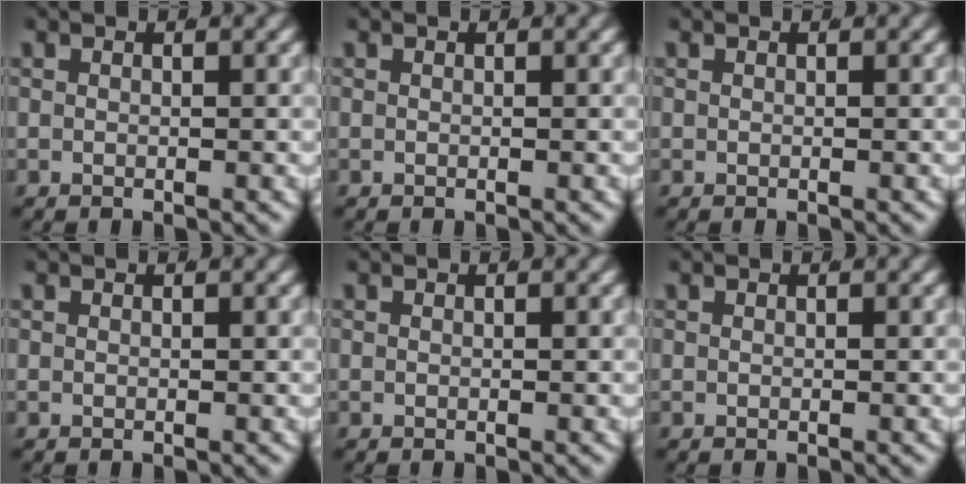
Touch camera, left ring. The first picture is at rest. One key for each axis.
{"total": 0.0}
{"total": 0.0}
{"total": 0.0}
{"total": 0.0}
{"total": 0.0}